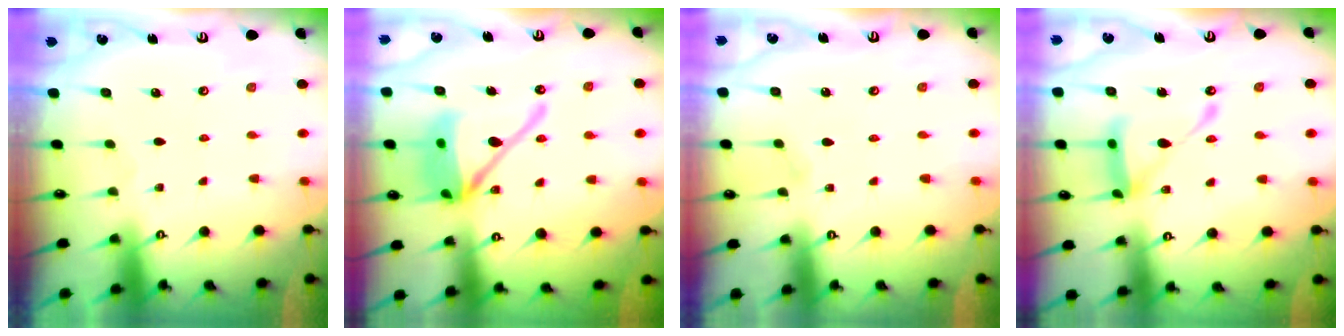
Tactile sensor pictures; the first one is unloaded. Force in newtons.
{"total": 15.9, "press": 15.7, "slide": 2.5}
{"total": 2.3, "press": 2.3, "slide": 0.3}
{"total": 15.9, "press": 15.9, "slide": 1.4}